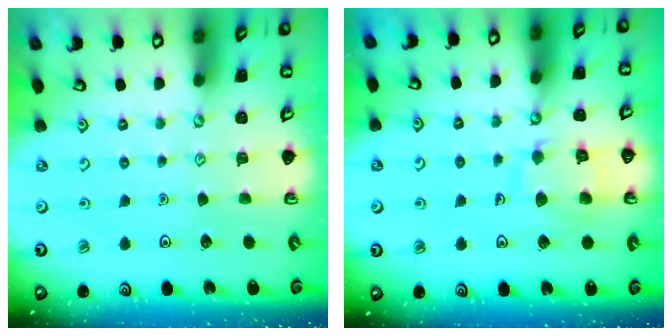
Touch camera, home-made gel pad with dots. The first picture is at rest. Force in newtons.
{"total": 10.3, "press": 10.2, "slide": 0.7}